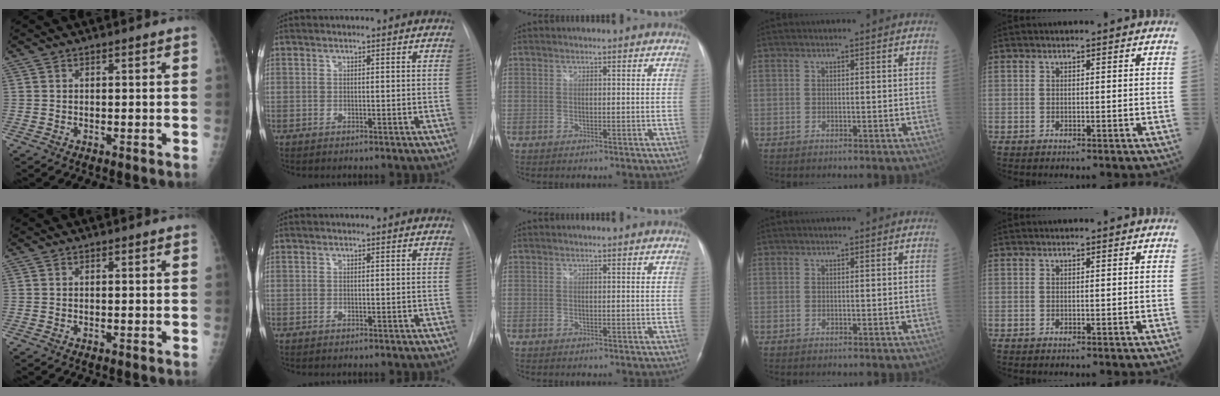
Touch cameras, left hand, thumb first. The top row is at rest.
{}